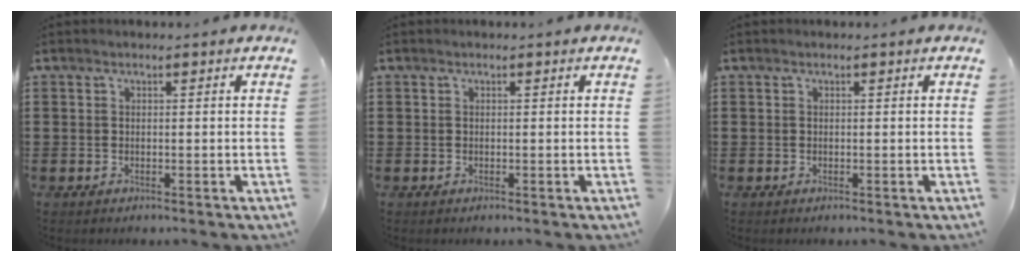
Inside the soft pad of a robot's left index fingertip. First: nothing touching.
{"total": 0.0}
{"total": 0.0}